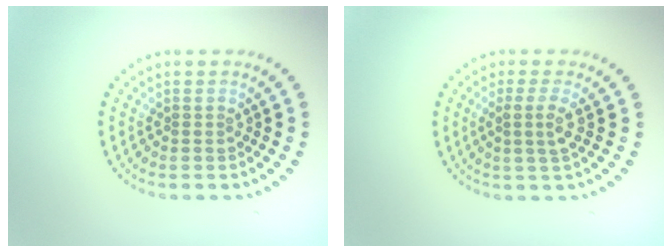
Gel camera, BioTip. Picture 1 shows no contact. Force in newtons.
{"total": 2.0, "press": 1.6, "slide": 1.2}